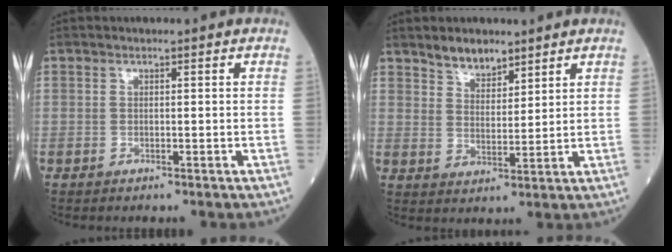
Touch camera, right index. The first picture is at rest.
{"total": 4.7, "force": [3.9, 2.0, 1.7], "torque": [-0.032, 0.000, 0.077]}